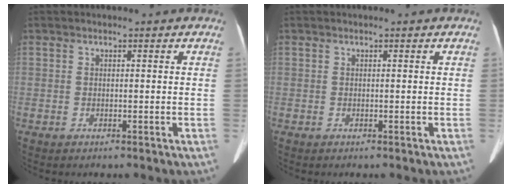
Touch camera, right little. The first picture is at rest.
{"total": 0.0}